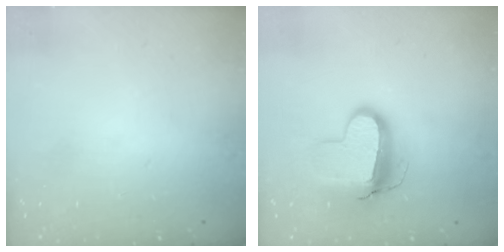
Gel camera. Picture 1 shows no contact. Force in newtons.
{"total": 12.4, "press": 12.3, "slide": 1.3}